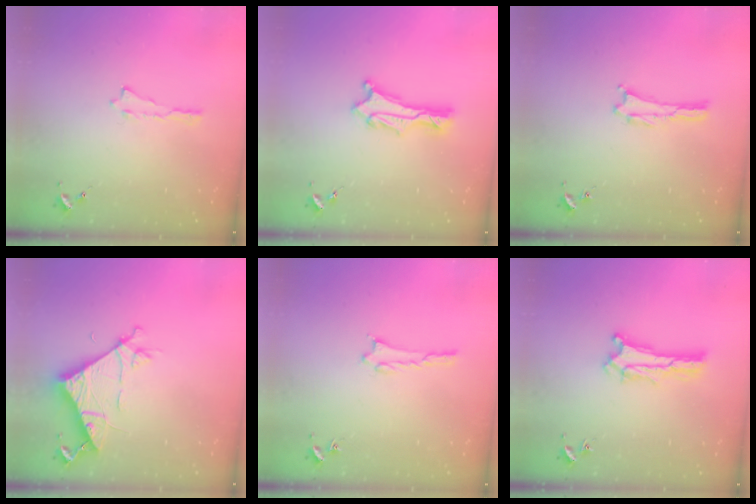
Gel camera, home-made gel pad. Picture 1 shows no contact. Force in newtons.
{"total": 1.5, "press": 1.5, "slide": 0.1}
{"total": 0.0}
{"total": 7.3, "press": 7.3, "slide": 0.6}
{"total": 1.4, "press": 1.4, "slide": 0.2}
{"total": 0.9, "press": 0.9, "slide": 0.2}